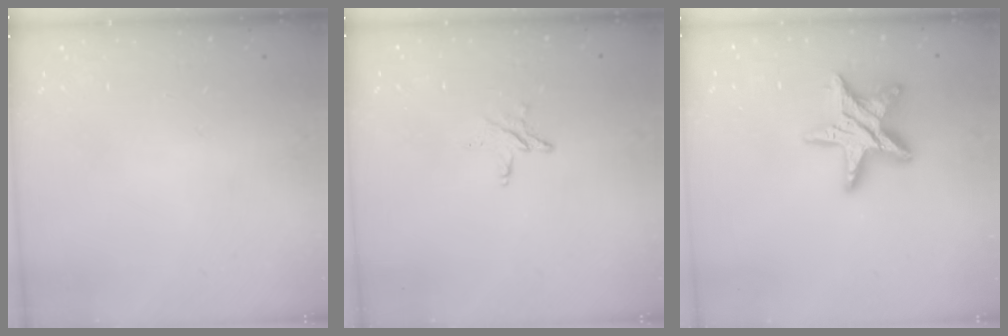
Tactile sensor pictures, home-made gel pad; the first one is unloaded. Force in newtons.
{"total": 4.7, "press": 4.7, "slide": 0.4}
{"total": 15.8, "press": 15.8, "slide": 1.0}